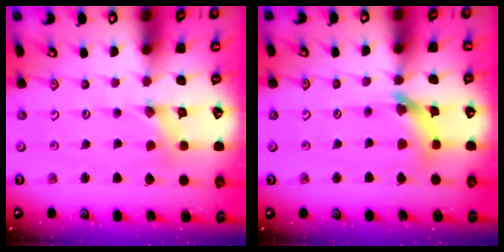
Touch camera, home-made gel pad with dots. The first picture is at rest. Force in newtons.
{"total": 8.7, "press": 8.6, "slide": 1.0}